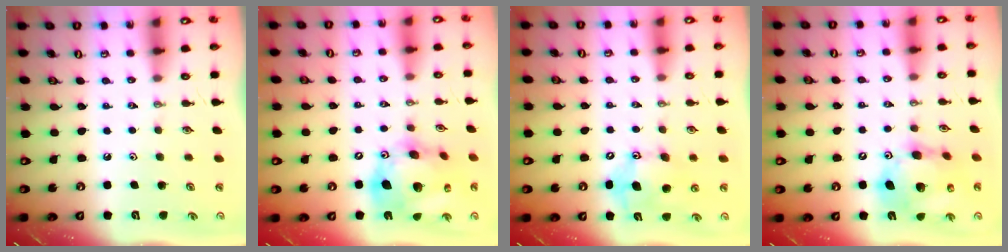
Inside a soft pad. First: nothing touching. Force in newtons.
{"total": 20.6, "press": 20.4, "slide": 2.8}
{"total": 11.8, "press": 11.8, "slide": 1.2}
{"total": 15.6, "press": 15.4, "slide": 2.7}